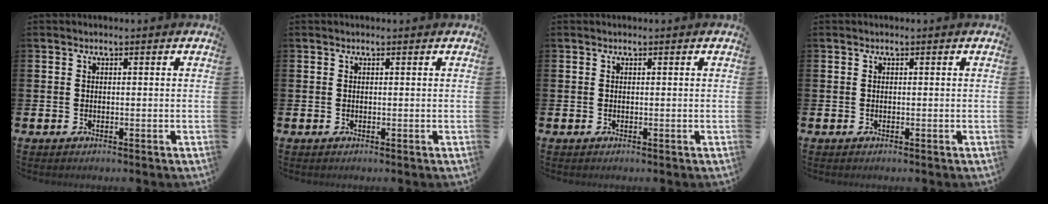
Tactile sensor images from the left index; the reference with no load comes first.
{"total": 0.0}
{"total": 0.0}
{"total": 0.0}